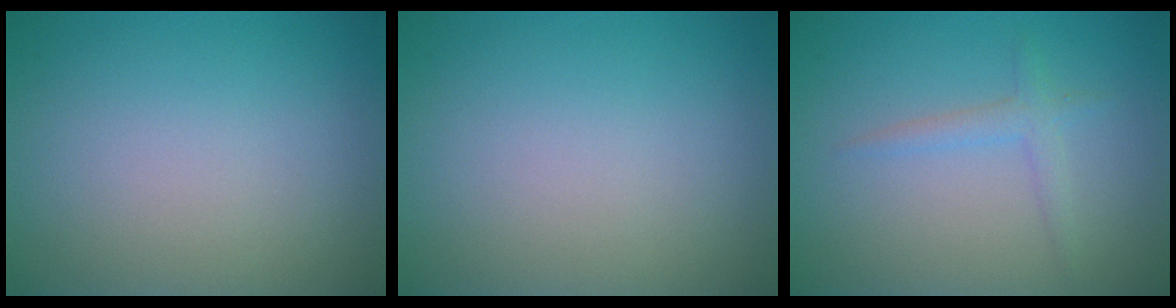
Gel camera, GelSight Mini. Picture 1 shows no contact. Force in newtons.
{"total": 0.0}
{"total": 1.5, "press": 1.5, "slide": 0.1}